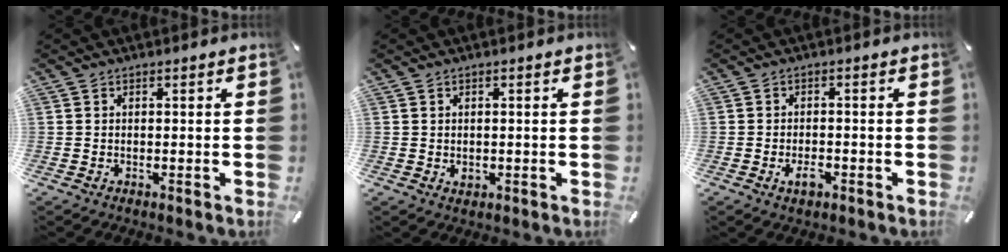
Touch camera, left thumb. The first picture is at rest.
{"total": 1.3, "force": [-0.1, 1.2, 0.5], "torque": [-0.001, 0.001, -0.004]}
{"total": 3.5, "force": [-1.6, 1.8, 2.5], "torque": [-0.055, 0.002, -0.030]}